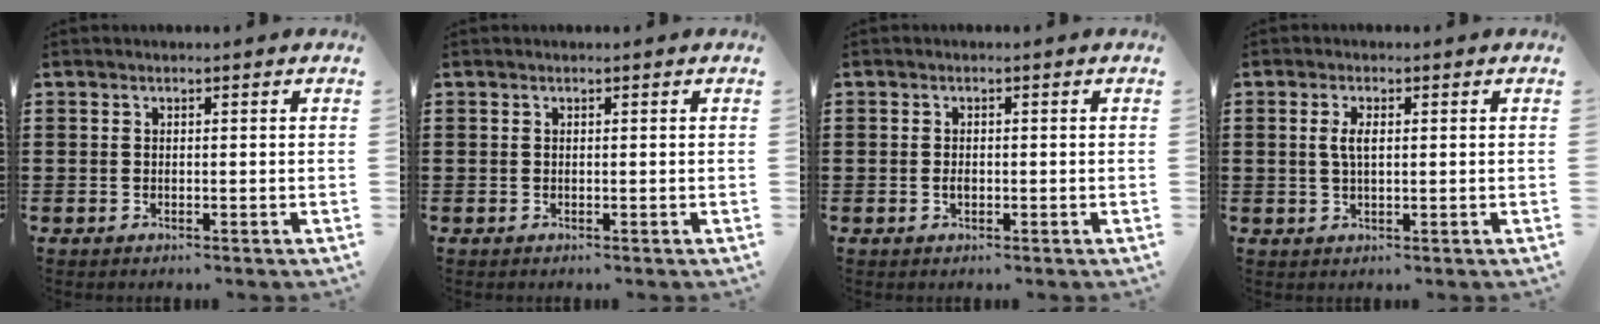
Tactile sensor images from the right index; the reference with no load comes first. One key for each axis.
{"total": 0.0}
{"total": 1.1, "fx": -0.3, "fy": 0.5, "fz": 0.9, "tx": -0.020, "ty": -0.005, "tz": -0.004}
{"total": 2.8, "fx": 0.4, "fy": 1.1, "fz": 2.6, "tx": -0.053, "ty": 0.004, "tz": 0.005}